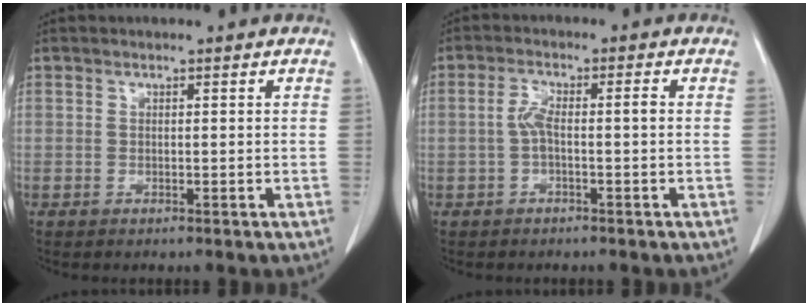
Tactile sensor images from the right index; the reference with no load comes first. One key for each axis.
{"total": 3.7, "fx": -0.5, "fy": 0.8, "fz": 3.6, "tx": -0.075, "ty": 0.015, "tz": -0.008}